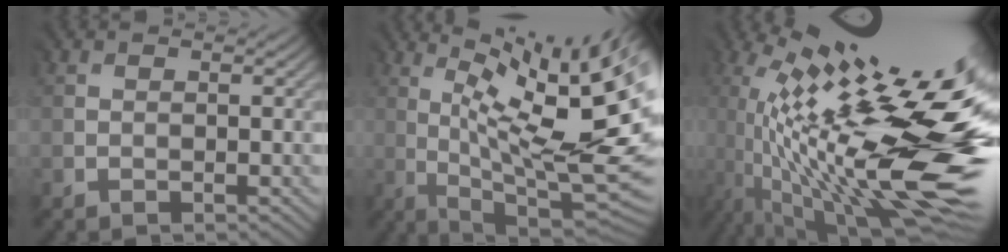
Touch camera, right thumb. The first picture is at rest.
{"total": 15.5, "force": [2.2, 4.0, 14.8], "torque": [-0.208, 0.016, 0.061]}
{"total": 19.1, "force": [-2.7, 5.2, 18.2], "torque": [-0.293, -0.002, -0.042]}